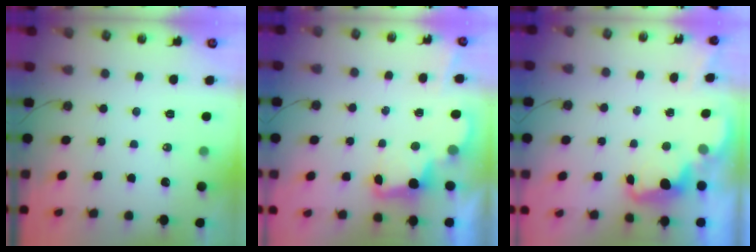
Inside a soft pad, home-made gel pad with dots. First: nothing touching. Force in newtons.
{"total": 3.3, "press": 3.3, "slide": 0.6}
{"total": 2.4, "press": 2.3, "slide": 0.7}